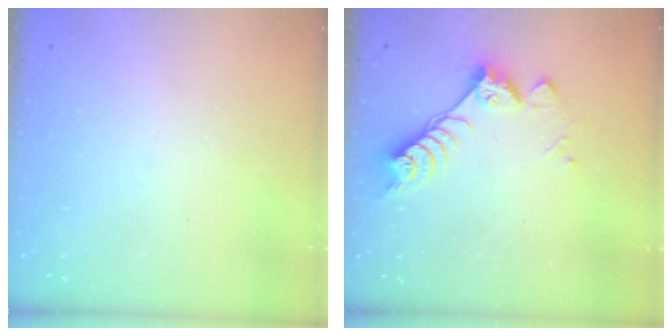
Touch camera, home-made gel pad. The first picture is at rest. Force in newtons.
{"total": 8.3, "press": 8.2, "slide": 0.7}